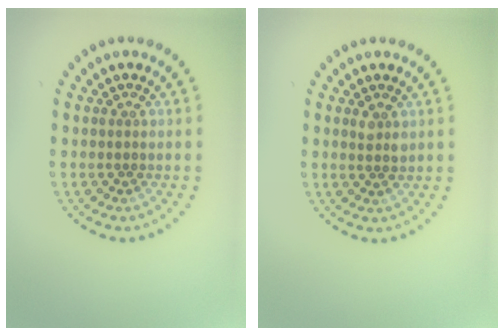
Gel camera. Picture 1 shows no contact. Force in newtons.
{"total": 1.1, "press": 1.1, "slide": 0.2}